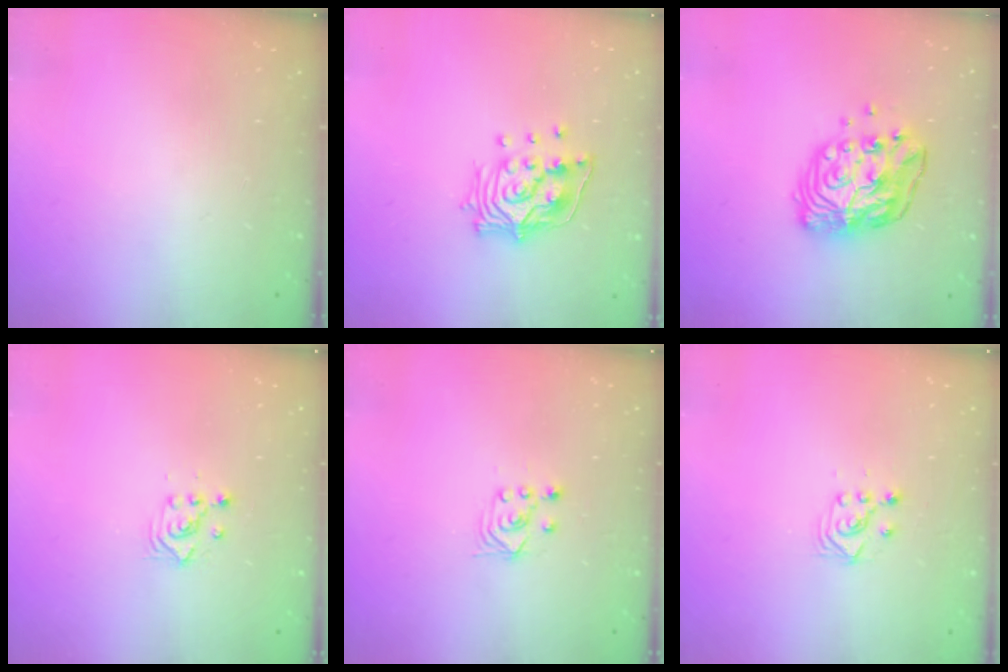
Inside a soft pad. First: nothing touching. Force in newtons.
{"total": 12.9, "press": 12.8, "slide": 1.8}
{"total": 11.4, "press": 11.3, "slide": 0.9}
{"total": 2.3, "press": 2.3, "slide": 0.2}
{"total": 2.8, "press": 2.4, "slide": 1.4}
{"total": 3.3, "press": 3.2, "slide": 0.8}